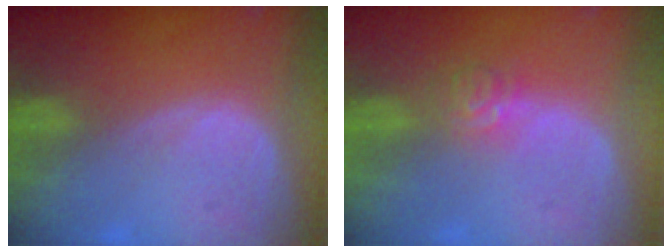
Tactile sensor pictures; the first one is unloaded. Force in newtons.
{"total": 3.6, "press": 3.5, "slide": 1.0}